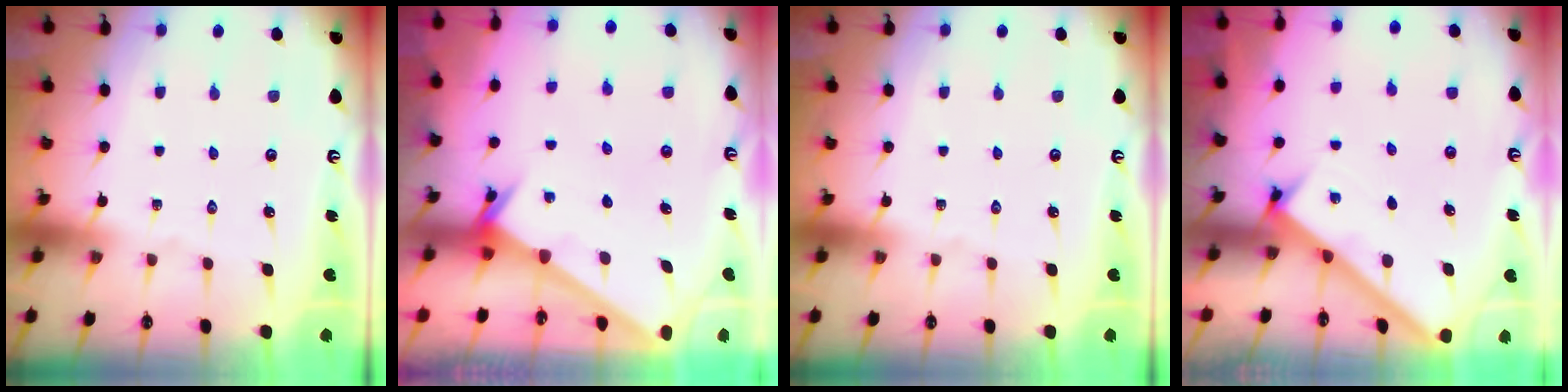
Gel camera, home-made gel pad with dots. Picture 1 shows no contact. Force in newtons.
{"total": 2.4, "press": 2.4, "slide": 0.2}
{"total": 0.0}
{"total": 2.7, "press": 2.6, "slide": 0.3}